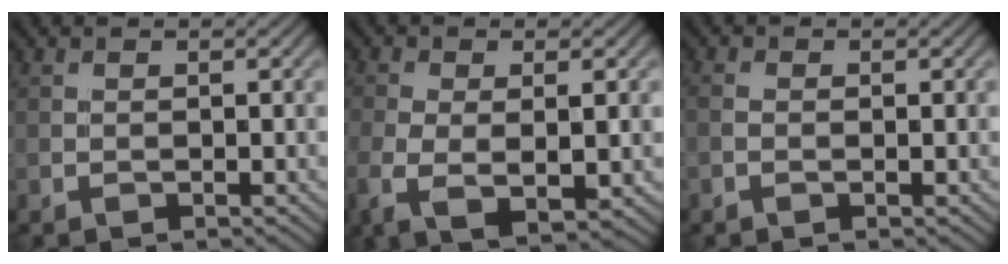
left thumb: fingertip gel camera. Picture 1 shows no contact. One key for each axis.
{"total": 6.8, "fx": -1.5, "fy": 3.2, "fz": 5.8, "tx": -0.132, "ty": -0.024, "tz": -0.021}
{"total": 1.1, "fx": -0.3, "fy": 0.6, "fz": 0.8, "tx": -0.022, "ty": 0.001, "tz": -0.009}